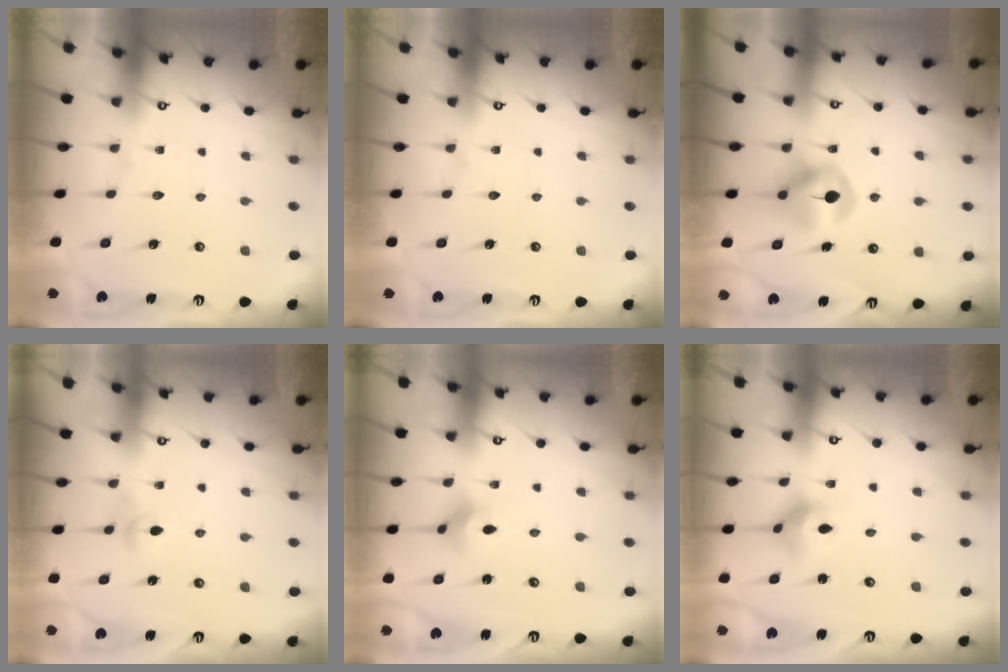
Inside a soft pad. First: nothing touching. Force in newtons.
{"total": 0.0}
{"total": 8.8, "press": 8.7, "slide": 0.5}
{"total": 3.3, "press": 3.2, "slide": 0.8}
{"total": 3.0, "press": 2.9, "slide": 0.7}
{"total": 4.0, "press": 3.9, "slide": 0.5}